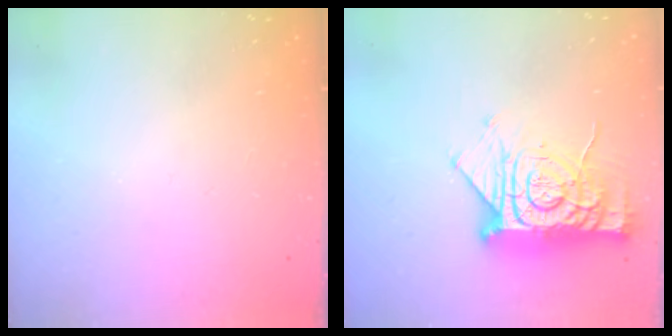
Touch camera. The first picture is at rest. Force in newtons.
{"total": 15.5, "press": 15.5, "slide": 1.4}